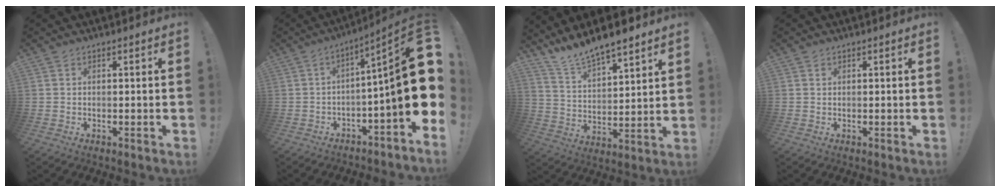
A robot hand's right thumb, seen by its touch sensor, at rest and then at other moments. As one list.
[{"total": 19.9, "force": [0.3, 3.0, 19.7], "torque": [-0.277, -0.006, 0.002]}, {"total": 9.9, "force": [9.6, 0.6, 2.1], "torque": [-0.065, -0.088, 0.172]}, {"total": 0.7, "force": [0.5, 0.4, 0.1], "torque": [0.005, -0.002, 0.009]}]